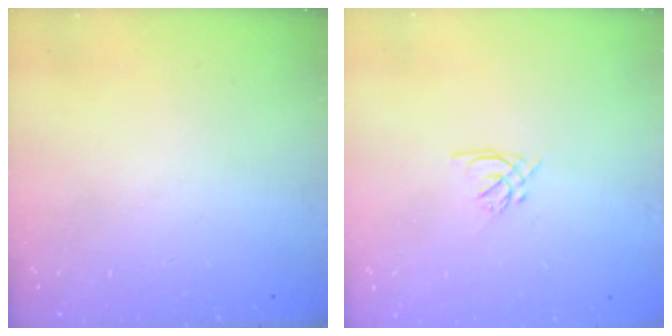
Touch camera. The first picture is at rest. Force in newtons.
{"total": 1.6, "press": 1.5, "slide": 0.6}